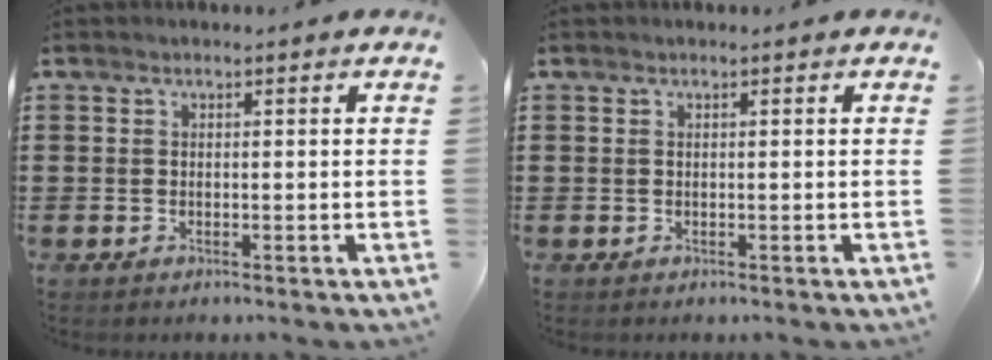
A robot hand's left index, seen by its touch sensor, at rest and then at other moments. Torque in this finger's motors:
{"motor_torque": [-0.09, -0.04, -0.02, 0.00]}